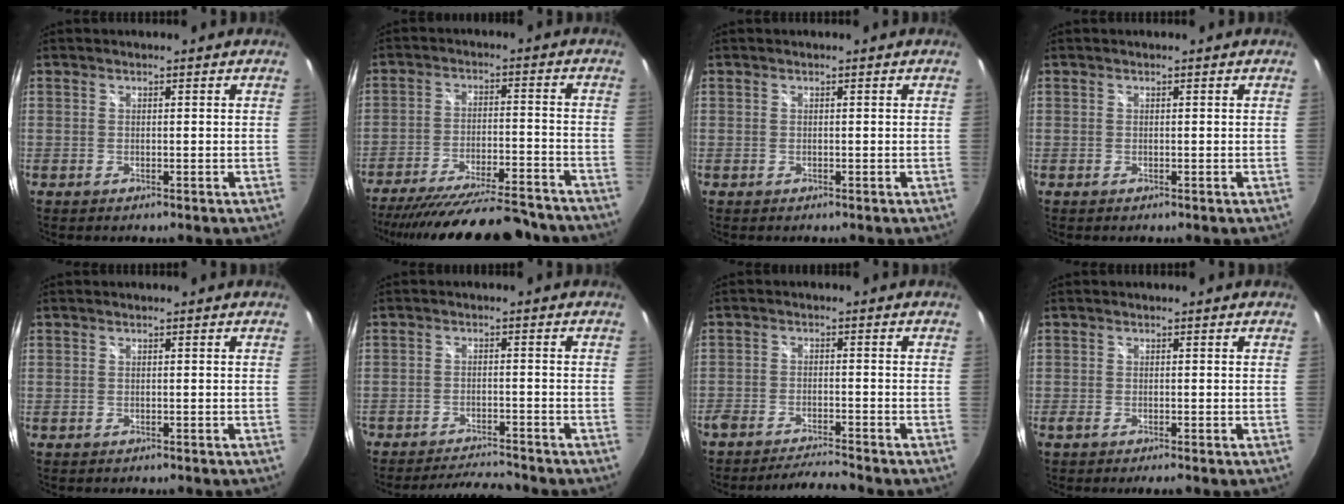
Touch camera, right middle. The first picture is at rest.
{"total": 25.8, "force": [-23.0, 4.4, 11.0], "torque": [-0.202, -0.038, -0.322]}
{"total": 0.0}
{"total": 0.0}
{"total": 0.7, "force": [-0.6, 0.3, 0.2], "torque": [-0.006, -0.002, -0.010]}
{"total": 7.9, "force": [-7.6, 0.9, 2.2], "torque": [-0.060, 0.008, -0.116]}
{"total": 6.7, "force": [-6.4, -0.2, 2.0], "torque": [-0.054, -0.003, -0.111]}
{"total": 2.5, "force": [-2.0, 0.2, 1.4], "torque": [-0.031, -0.011, -0.037]}